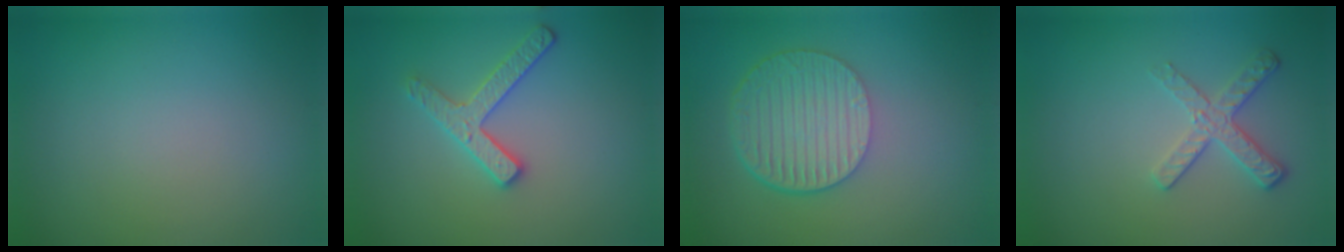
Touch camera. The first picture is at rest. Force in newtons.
{"total": 2.6, "press": 2.6, "slide": 0.4}
{"total": 6.5, "press": 4.5, "slide": 4.7}
{"total": 2.6, "press": 2.4, "slide": 1.2}